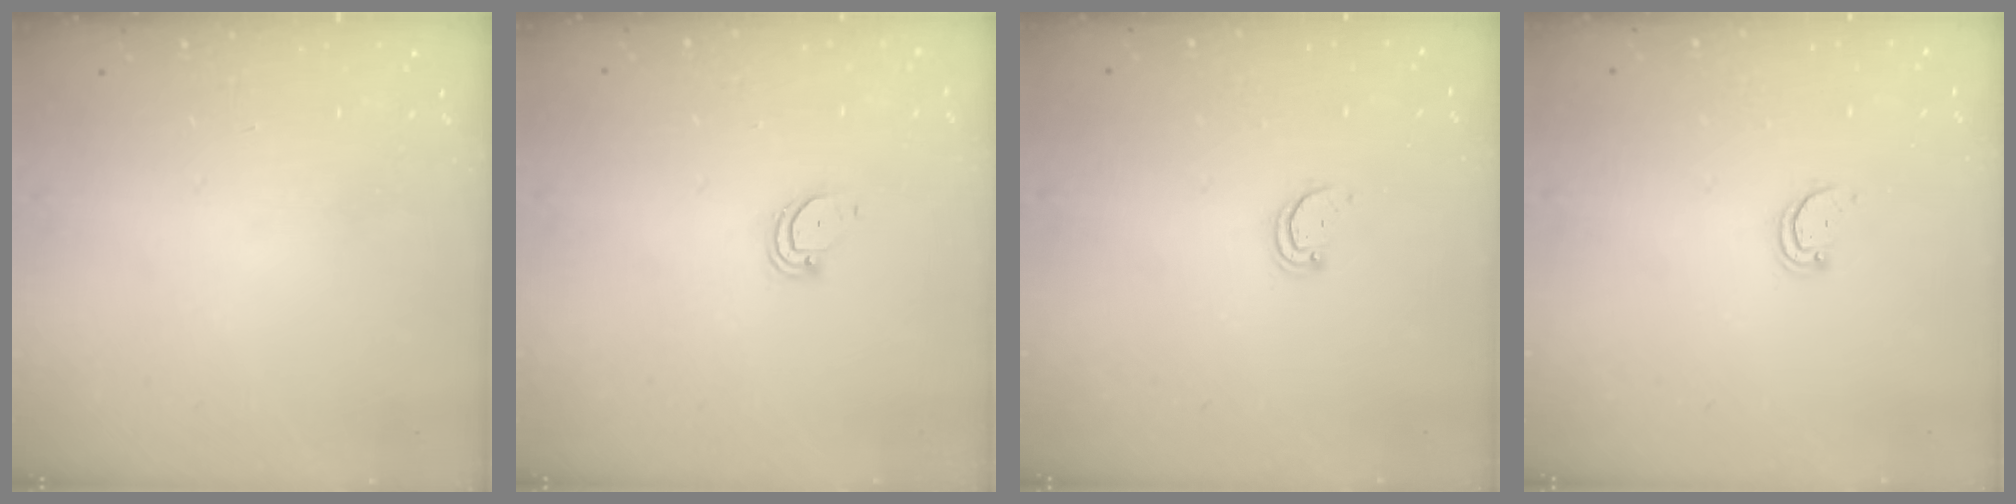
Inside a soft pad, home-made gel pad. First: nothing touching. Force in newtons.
{"total": 2.9, "press": 2.9, "slide": 0.2}
{"total": 1.9, "press": 1.9, "slide": 0.2}
{"total": 1.9, "press": 1.9, "slide": 0.2}